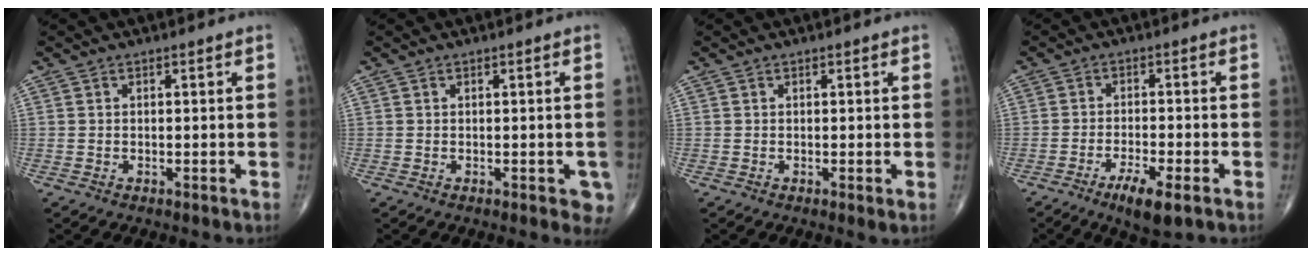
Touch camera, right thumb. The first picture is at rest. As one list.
[{"total": 3.3, "force": [-1.0, 1.5, 2.8], "torque": [-0.007, -0.002, -0.011]}, {"total": 0.7, "force": [0.0, 0.0, 0.7], "torque": [-0.015, -0.005, 0.001]}, {"total": 6.5, "force": [-3.6, 1.4, 5.2], "torque": [-0.095, 0.002, -0.059]}]